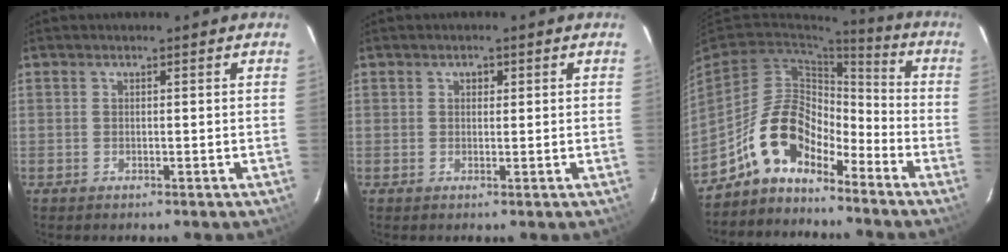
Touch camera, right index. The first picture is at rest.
{"total": 1.2, "force": [0.4, 1.0, 0.5], "torque": [-0.004, 0.006, 0.006]}
{"total": 11.9, "force": [-8.5, 5.6, 6.2], "torque": [-0.124, 0.026, -0.161]}